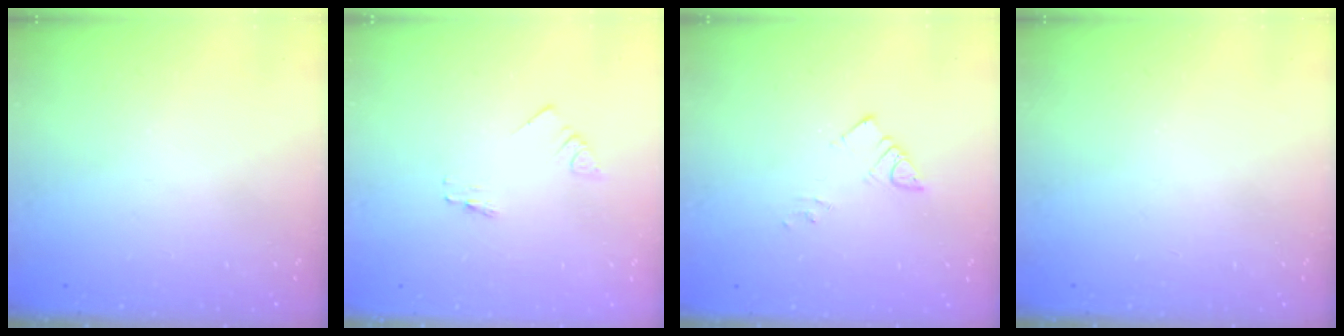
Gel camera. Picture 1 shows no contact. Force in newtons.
{"total": 0.7, "press": 0.7, "slide": 0.1}
{"total": 3.2, "press": 3.2, "slide": 0.4}
{"total": 0.0}